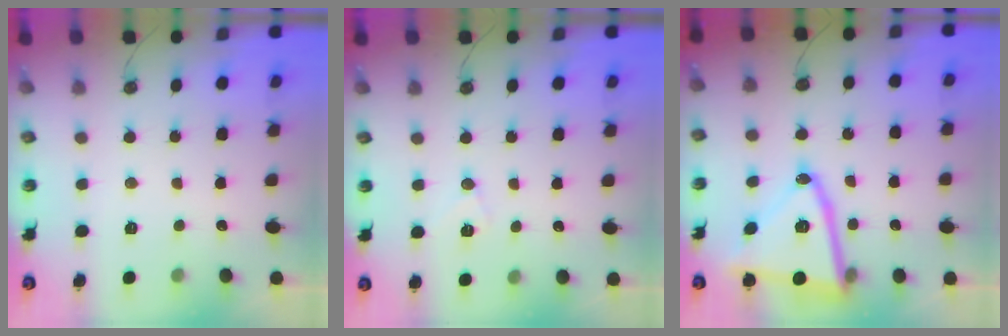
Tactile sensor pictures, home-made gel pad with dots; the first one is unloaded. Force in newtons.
{"total": 6.6, "press": 6.2, "slide": 2.3}
{"total": 18.0, "press": 17.8, "slide": 2.2}